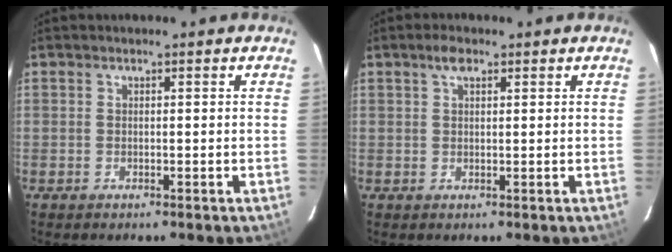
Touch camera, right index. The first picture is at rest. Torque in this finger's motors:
{"motor_torque": [0.13, -0.06, 0.08, 0.03]}